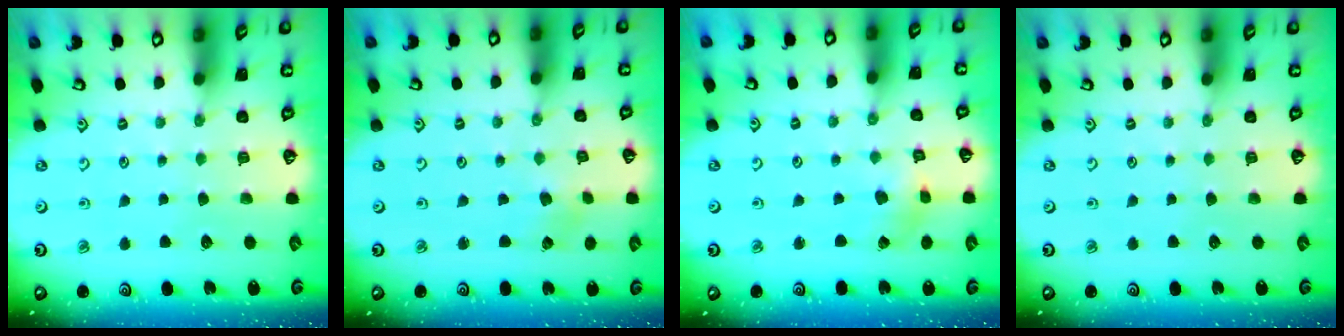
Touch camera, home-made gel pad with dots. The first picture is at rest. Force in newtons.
{"total": 2.6, "press": 2.6, "slide": 0.6}
{"total": 1.6, "press": 1.5, "slide": 0.4}
{"total": 0.0}